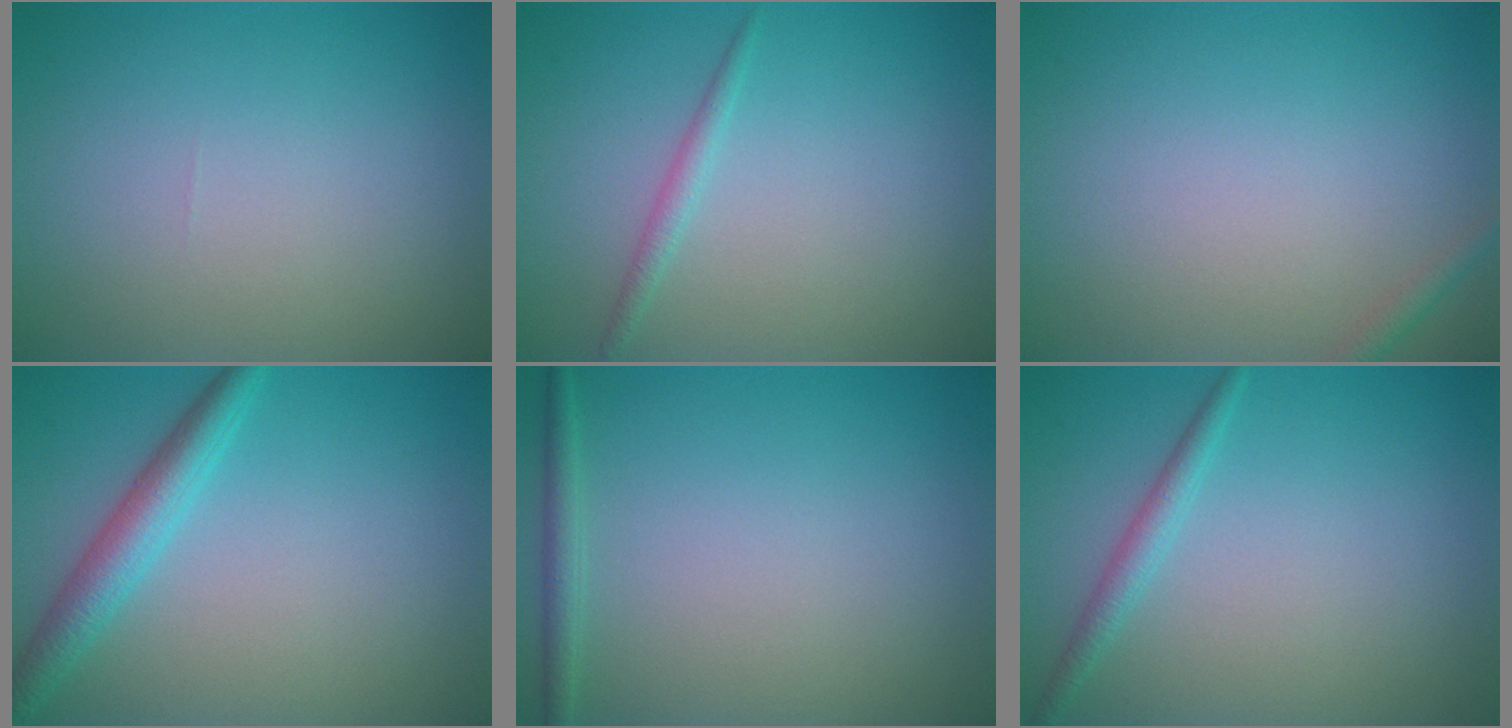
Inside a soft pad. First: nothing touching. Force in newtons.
{"total": 1.1, "press": 1.1, "slide": 0.0}
{"total": 1.0, "press": 1.0, "slide": 0.0}
{"total": 3.4, "press": 3.4, "slide": 0.1}
{"total": 1.4, "press": 1.4, "slide": 0.1}
{"total": 1.6, "press": 1.6, "slide": 0.1}